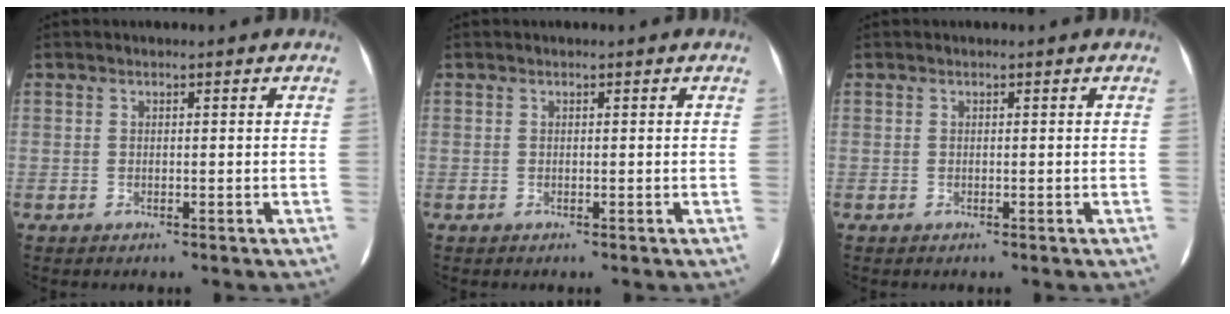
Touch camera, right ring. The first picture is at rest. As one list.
[{"total": 0.0}, {"total": 0.0}]